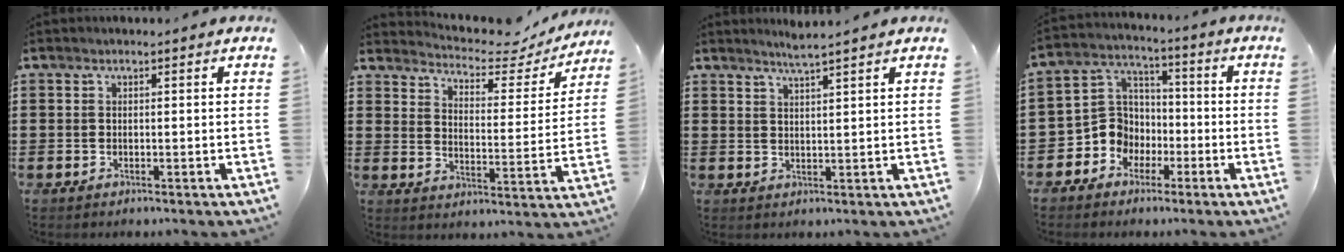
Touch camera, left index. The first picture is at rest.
{"total": 4.5, "force": [4.2, 1.1, 1.0], "torque": [-0.037, -0.032, 0.065]}
{"total": 2.8, "force": [2.5, -0.5, 1.1], "torque": [-0.026, -0.004, 0.047]}
{"total": 7.7, "force": [-2.9, 6.9, 2.0], "torque": [-0.088, 0.007, -0.062]}